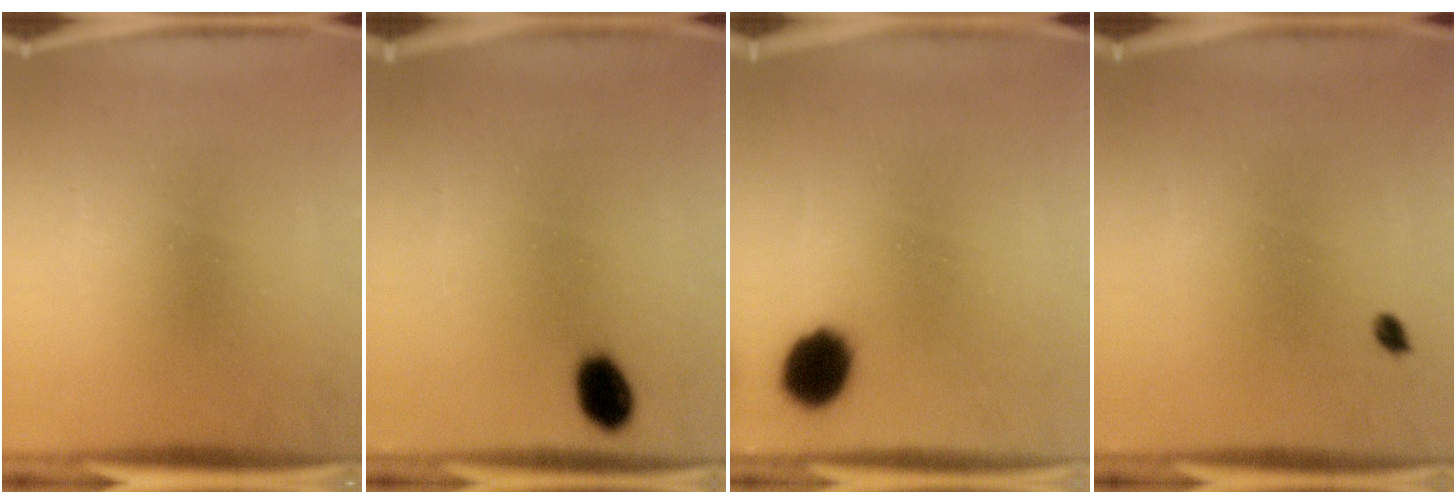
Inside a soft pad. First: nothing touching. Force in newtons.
{"total": 5.3}
{"total": 8.1}
{"total": 1.0}